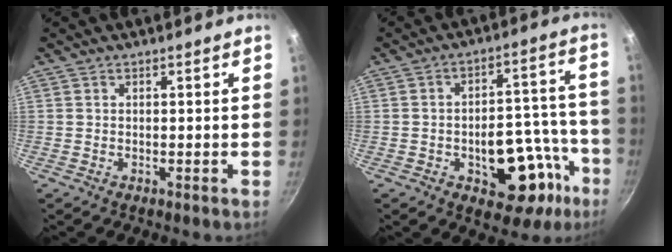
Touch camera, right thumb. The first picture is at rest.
{"total": 15.2, "force": [-6.2, 8.2, 11.2], "torque": [-0.116, 0.063, -0.076]}